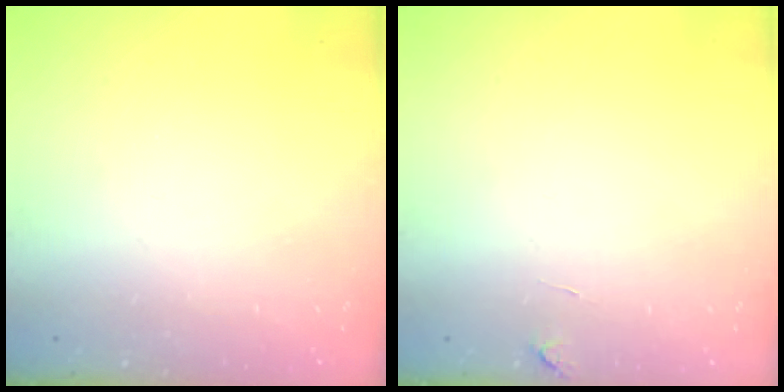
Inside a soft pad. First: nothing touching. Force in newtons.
{"total": 1.3, "press": 1.2, "slide": 0.5}